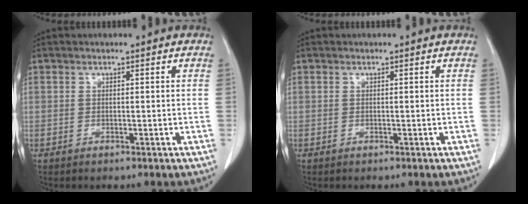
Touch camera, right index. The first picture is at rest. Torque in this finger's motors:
{"motor_torque": [0.02, -0.02, 0.01, 0.00]}